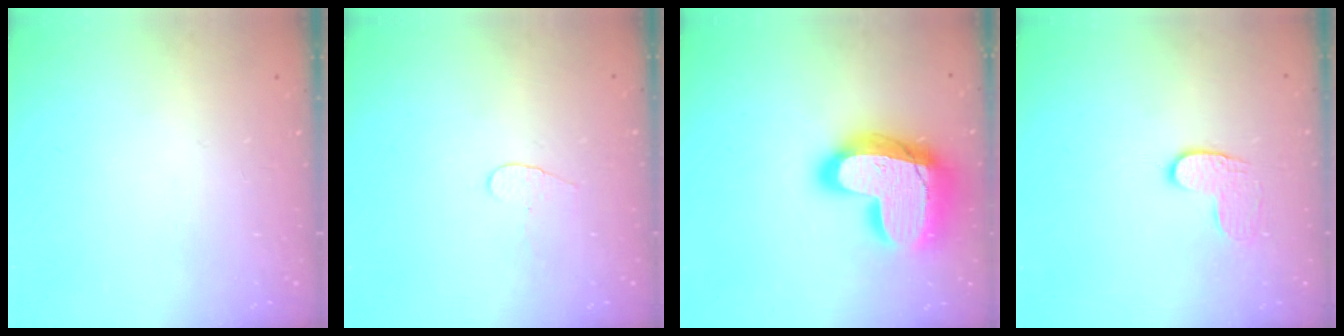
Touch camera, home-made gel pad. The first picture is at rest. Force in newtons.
{"total": 3.6, "press": 3.6, "slide": 0.3}
{"total": 23.3, "press": 23.2, "slide": 1.9}
{"total": 5.7, "press": 5.7, "slide": 0.4}